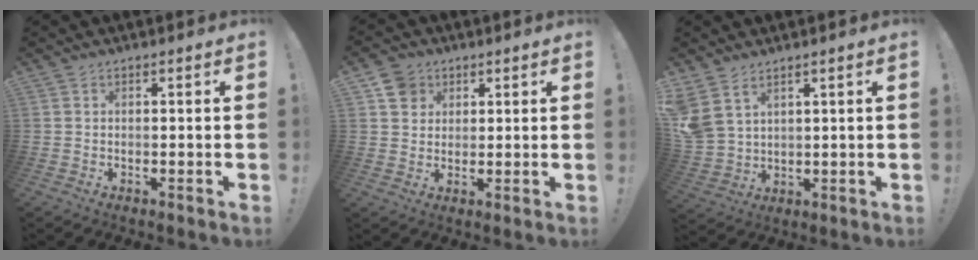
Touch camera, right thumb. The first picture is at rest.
{"total": 6.4, "force": [3.3, 5.4, 1.2], "torque": [-0.015, -0.015, 0.066]}
{"total": 6.7, "force": [4.5, 3.8, 3.1], "torque": [-0.075, -0.022, 0.094]}